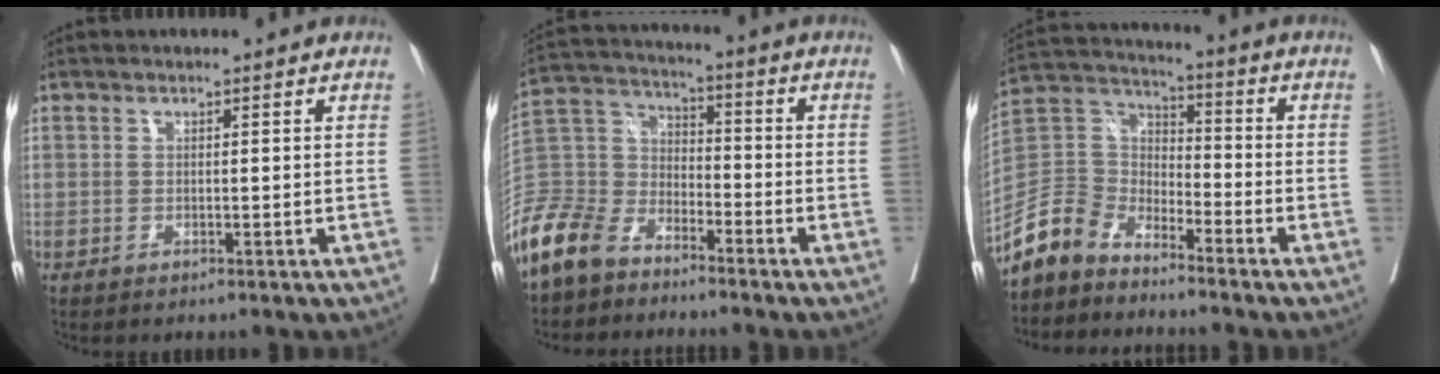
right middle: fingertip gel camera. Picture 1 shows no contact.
{"total": 12.4, "force": [-9.9, 6.4, 4.1], "torque": [-0.100, 0.010, -0.200]}
{"total": 8.0, "force": [-7.2, 3.3, 1.2], "torque": [-0.035, 0.033, -0.152]}